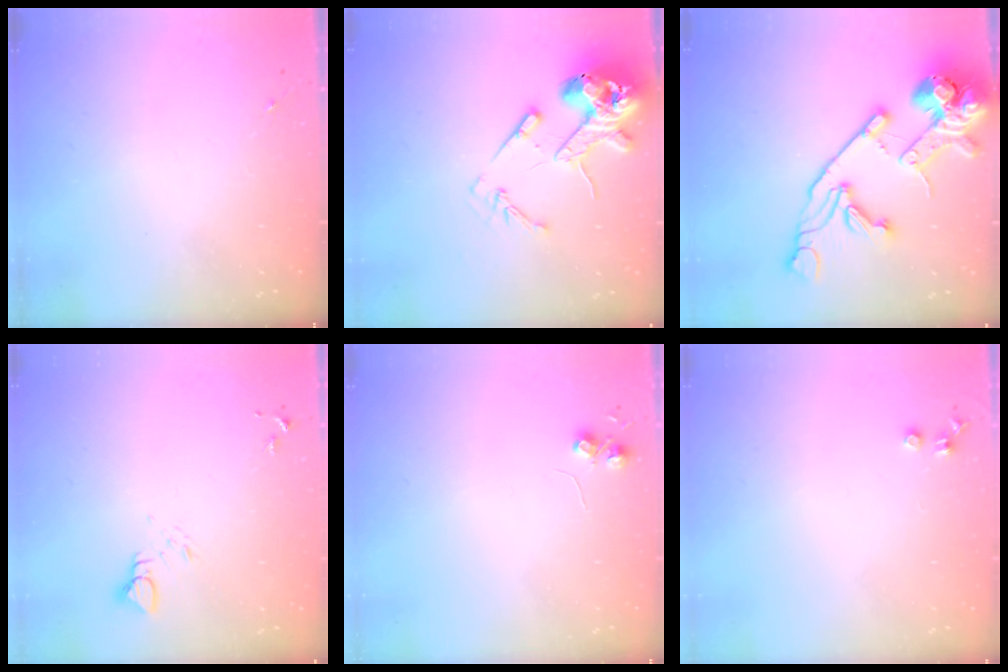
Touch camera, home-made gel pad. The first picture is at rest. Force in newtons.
{"total": 14.8, "press": 14.6, "slide": 2.1}
{"total": 23.6, "press": 23.4, "slide": 3.5}
{"total": 3.4, "press": 3.4, "slide": 0.2}
{"total": 5.2, "press": 5.2, "slide": 0.7}
{"total": 3.5, "press": 3.5, "slide": 0.4}